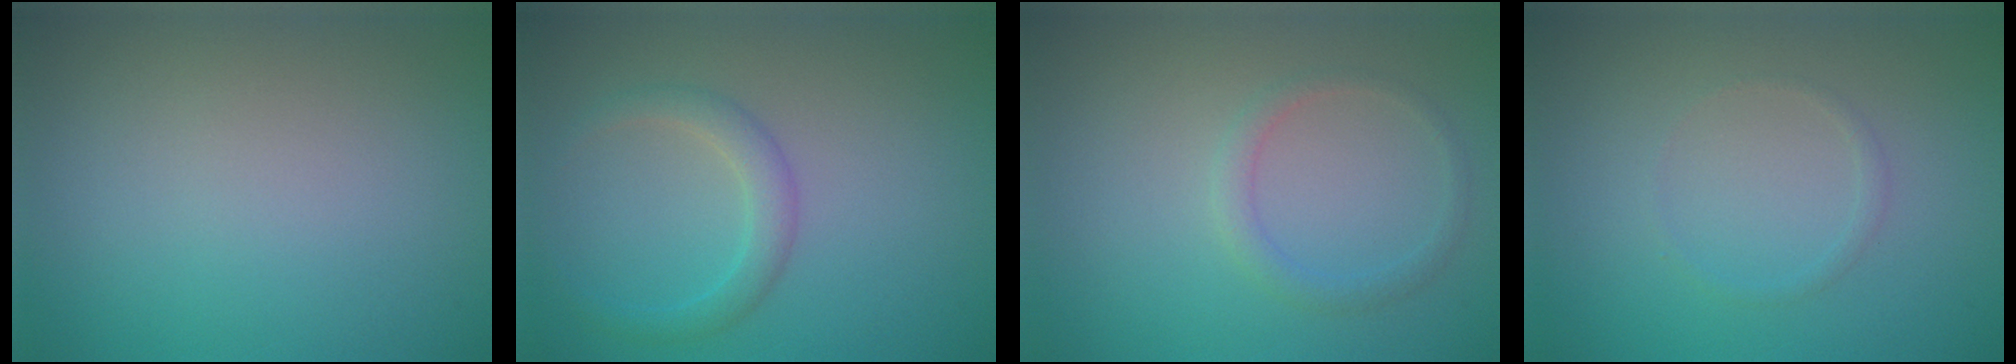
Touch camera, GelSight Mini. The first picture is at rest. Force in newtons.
{"total": 2.2, "press": 2.2, "slide": 0.0}
{"total": 1.4, "press": 1.4, "slide": 0.1}
{"total": 0.7, "press": 0.7, "slide": 0.0}